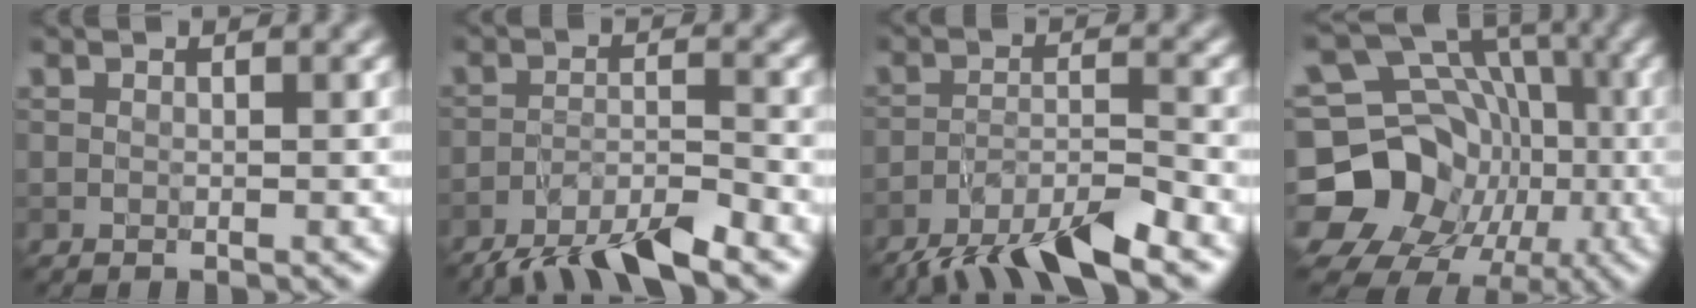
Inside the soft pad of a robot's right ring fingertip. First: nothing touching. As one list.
[{"total": 6.6, "force": [-5.2, 1.2, 3.8], "torque": [-0.060, -0.005, -0.095]}, {"total": 7.5, "force": [-5.8, 1.4, 4.5], "torque": [-0.073, -0.003, -0.105]}, {"total": 17.2, "force": [-3.5, 15.2, 7.2], "torque": [-0.148, -0.006, -0.074]}]